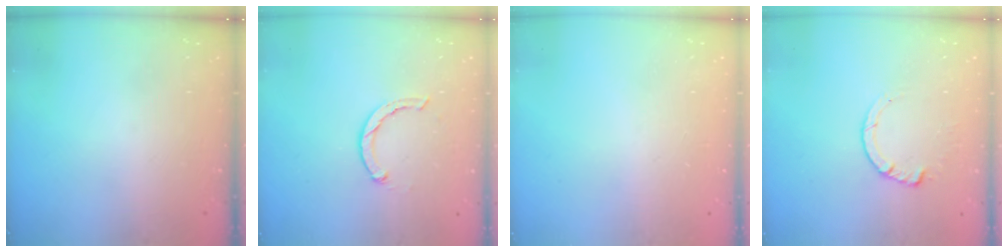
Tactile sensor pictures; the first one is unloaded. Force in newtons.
{"total": 1.9, "press": 1.9, "slide": 0.3}
{"total": 2.2, "press": 2.2, "slide": 0.1}
{"total": 3.3, "press": 3.3, "slide": 0.4}